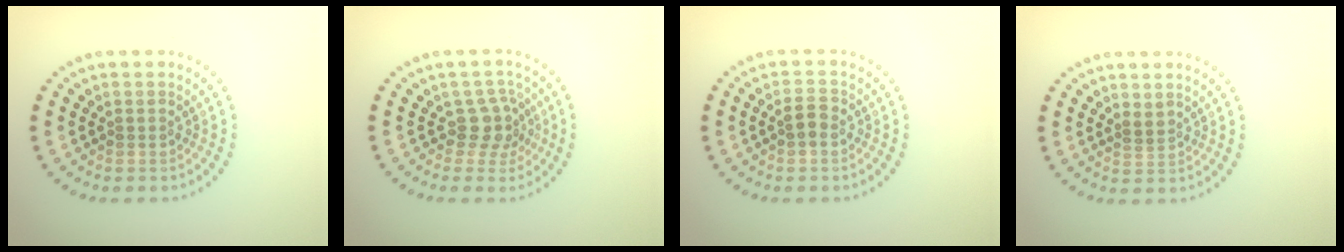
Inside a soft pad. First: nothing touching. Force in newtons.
{"total": 2.5, "press": 1.9, "slide": 1.6}
{"total": 1.6, "press": 1.6, "slide": 0.4}
{"total": 0.6, "press": 0.4, "slide": 0.5}